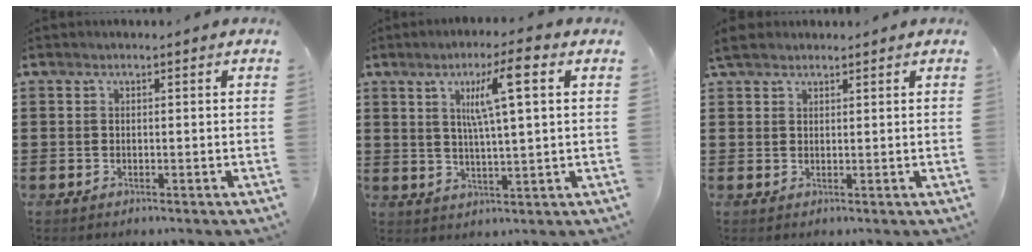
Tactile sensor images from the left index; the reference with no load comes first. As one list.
[{"total": 8.2, "force": [3.3, 0.7, 7.5], "torque": [-0.144, 0.004, 0.049]}, {"total": 2.6, "force": [2.1, 1.0, 1.0], "torque": [-0.027, 0.007, 0.042]}]